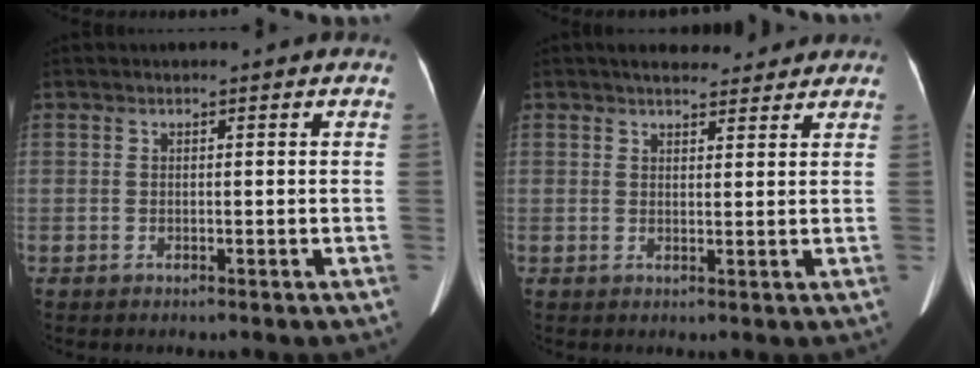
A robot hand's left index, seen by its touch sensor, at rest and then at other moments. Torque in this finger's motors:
{"motor_torque": [-0.02, -0.62, -0.16, -0.01]}